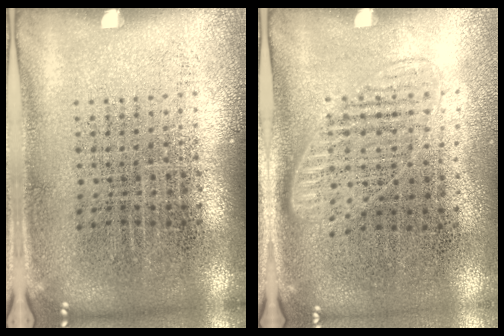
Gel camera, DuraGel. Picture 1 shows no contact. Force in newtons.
{"total": 1.2, "press": 1.0, "slide": 0.6}